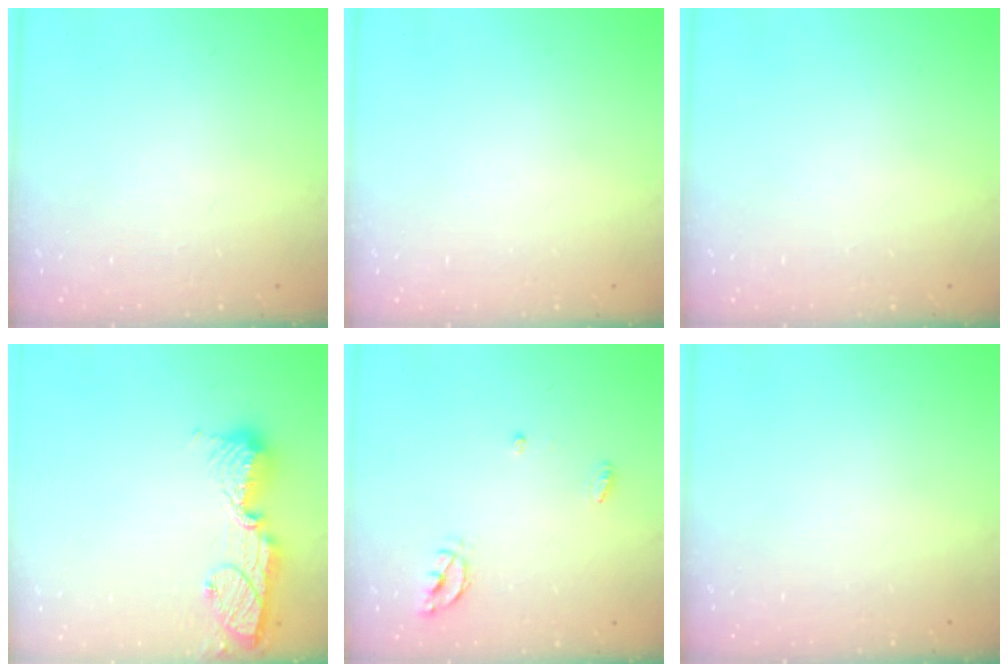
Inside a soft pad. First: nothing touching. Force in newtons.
{"total": 0.0}
{"total": 0.0}
{"total": 13.9, "press": 13.8, "slide": 1.0}
{"total": 5.0, "press": 5.0, "slide": 0.5}
{"total": 0.0}